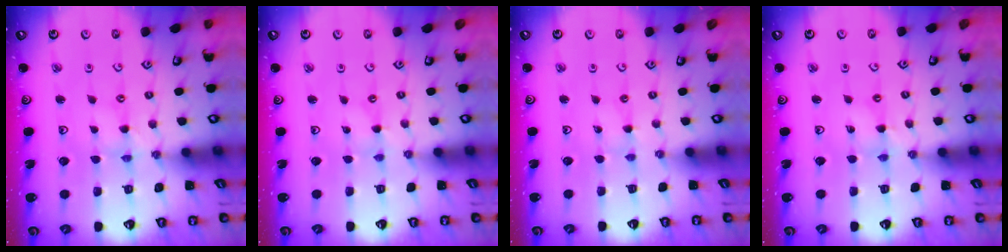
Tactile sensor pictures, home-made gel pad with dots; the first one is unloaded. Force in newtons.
{"total": 0.0}
{"total": 0.6, "press": 0.6, "slide": 0.1}
{"total": 1.6, "press": 1.6, "slide": 0.3}